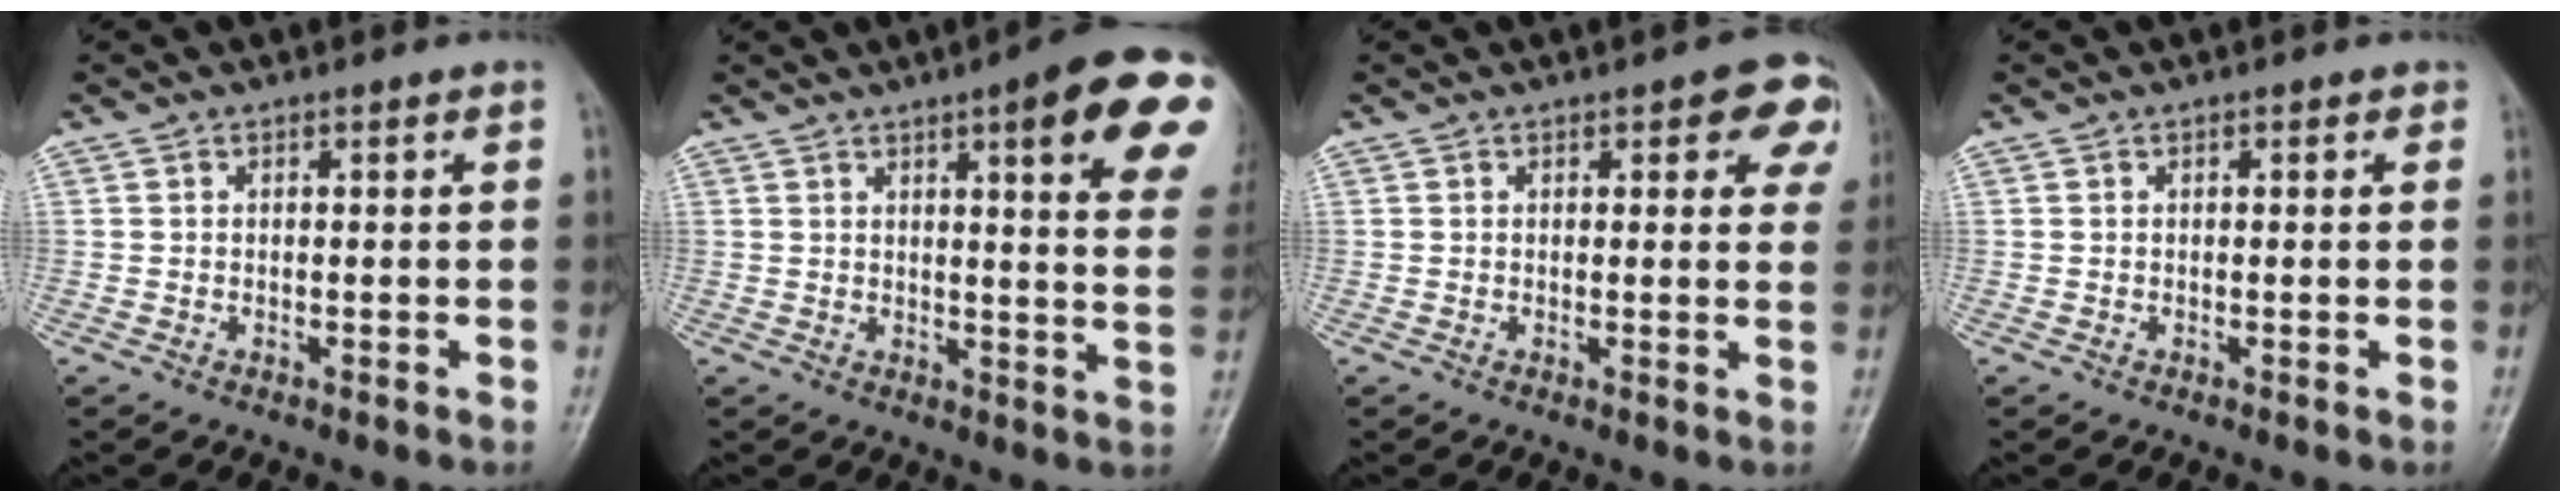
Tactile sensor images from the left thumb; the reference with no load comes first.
{"total": 17.9, "force": [8.2, 3.8, 15.5], "torque": [-0.172, -0.026, 0.091]}
{"total": 8.0, "force": [3.5, 3.5, 6.2], "torque": [-0.030, -0.006, 0.030]}
{"total": 1.1, "force": [0.4, 0.6, 0.8], "torque": [-0.009, 0.001, 0.003]}